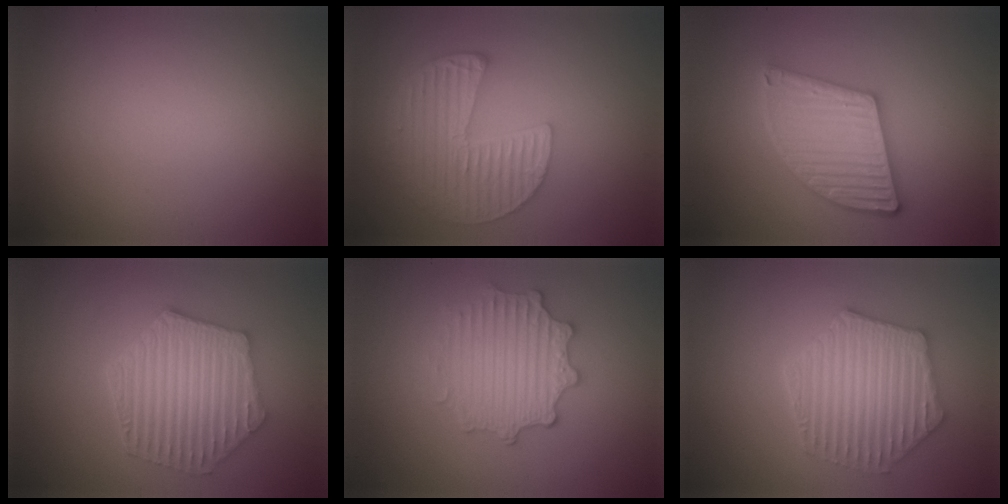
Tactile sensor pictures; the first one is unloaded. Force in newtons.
{"total": 5.7, "press": 4.3, "slide": 3.7}
{"total": 5.5, "press": 5.4, "slide": 0.7}
{"total": 6.4, "press": 4.8, "slide": 4.2}
{"total": 4.0, "press": 3.5, "slide": 1.8}
{"total": 5.6, "press": 4.7, "slide": 3.0}